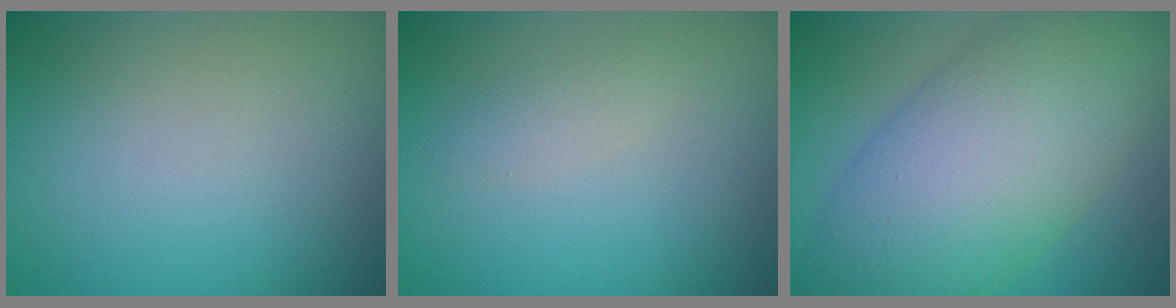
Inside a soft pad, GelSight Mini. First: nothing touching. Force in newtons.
{"total": 1.2, "press": 1.2, "slide": 0.0}
{"total": 11.4, "press": 11.4, "slide": 0.1}